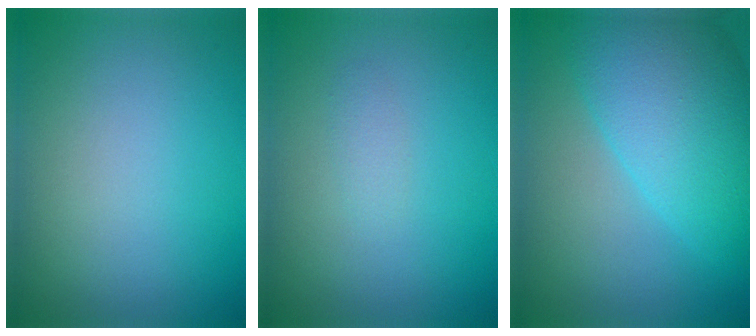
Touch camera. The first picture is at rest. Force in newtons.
{"total": 0.8, "press": 0.8, "slide": 0.1}
{"total": 9.7, "press": 9.7, "slide": 0.3}